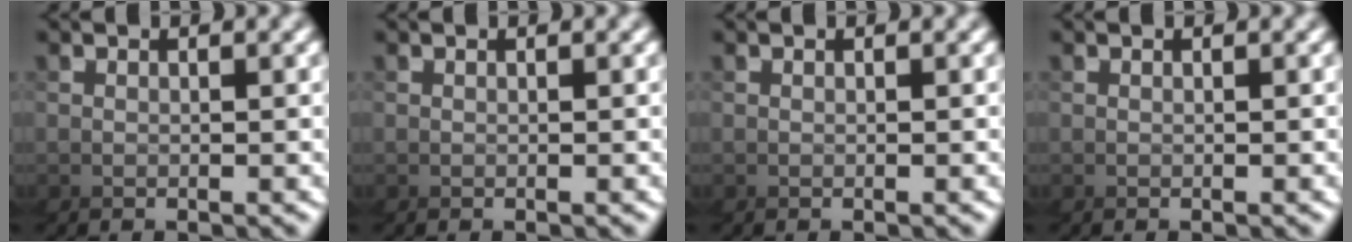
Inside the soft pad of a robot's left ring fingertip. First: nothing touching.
{"total": 0.0}
{"total": 0.0}
{"total": 0.0}